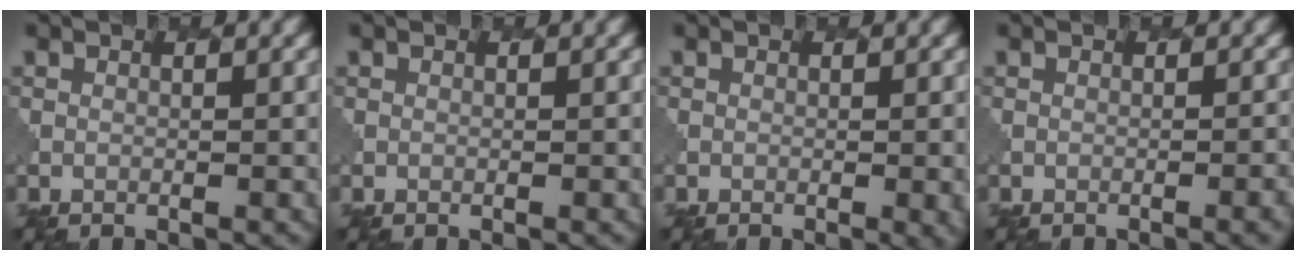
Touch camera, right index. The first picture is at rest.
{"total": 0.0}
{"total": 1.9, "force": [-0.7, 0.4, 1.7], "torque": [-0.022, -0.002, -0.009]}
{"total": 2.8, "force": [-1.5, 0.9, 2.2], "torque": [-0.005, 0.012, -0.014]}